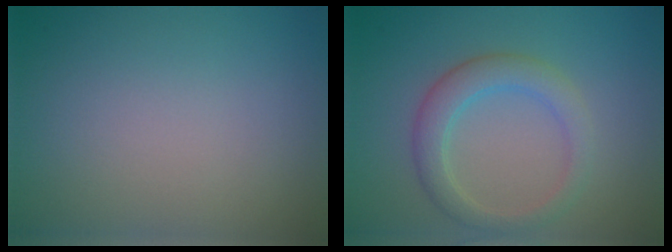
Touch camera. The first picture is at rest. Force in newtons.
{"total": 3.3, "press": 3.3, "slide": 0.3}